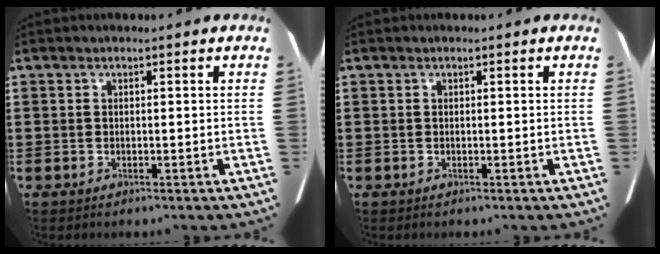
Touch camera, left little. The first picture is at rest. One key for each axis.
{"total": 0.0}